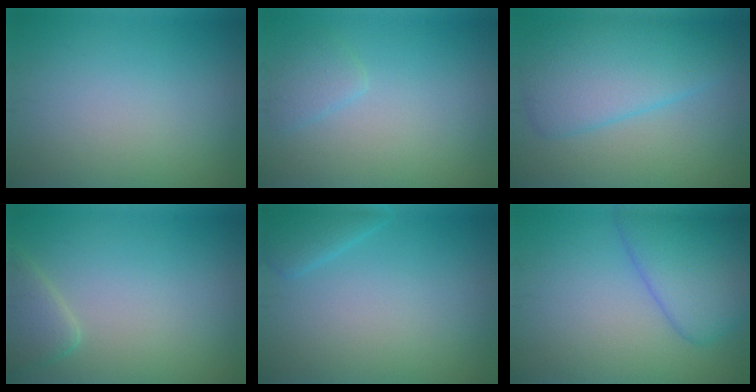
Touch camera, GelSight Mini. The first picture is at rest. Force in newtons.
{"total": 1.5, "press": 1.5, "slide": 0.1}
{"total": 6.3, "press": 6.3, "slide": 0.3}
{"total": 2.8, "press": 2.8, "slide": 0.2}
{"total": 2.0, "press": 2.0, "slide": 0.1}
{"total": 5.3, "press": 5.3, "slide": 0.1}